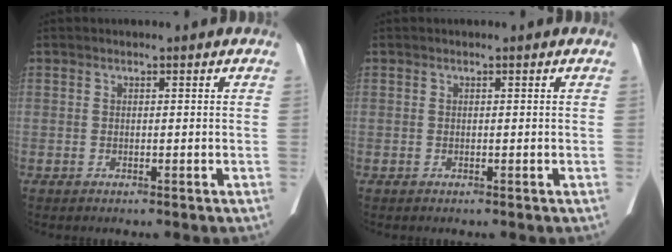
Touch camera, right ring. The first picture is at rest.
{"total": 0.0}